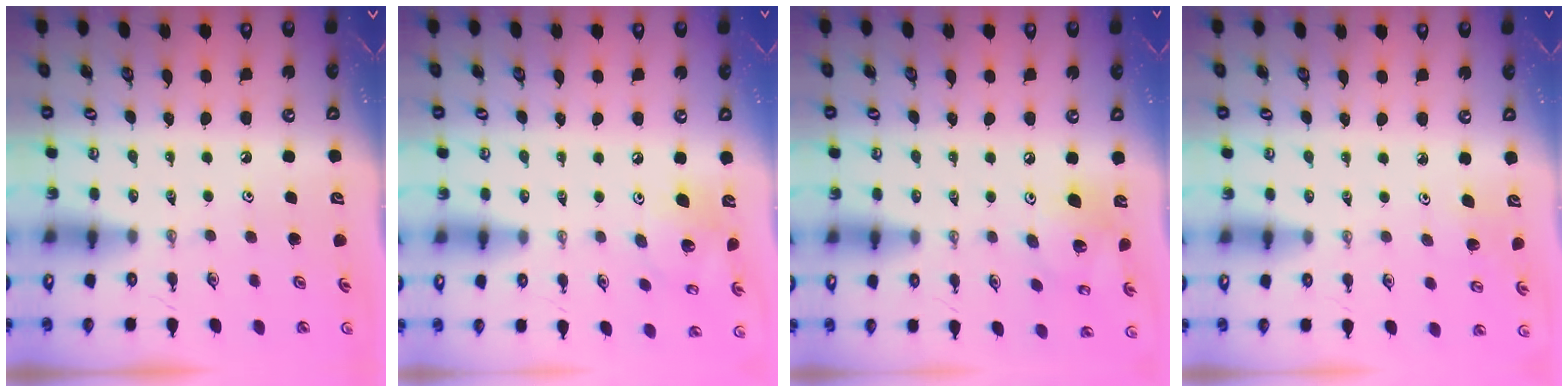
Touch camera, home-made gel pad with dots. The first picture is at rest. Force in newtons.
{"total": 11.3, "press": 11.0, "slide": 2.2}
{"total": 15.3, "press": 15.0, "slide": 3.3}
{"total": 3.6, "press": 3.5, "slide": 1.0}